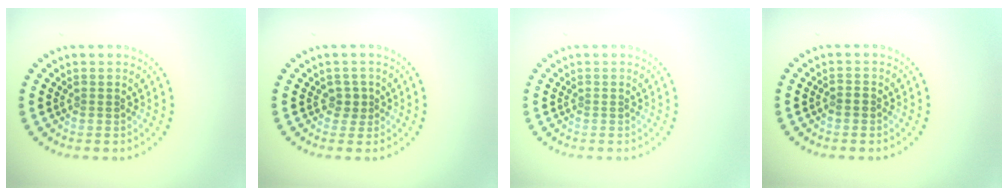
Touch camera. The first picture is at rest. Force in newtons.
{"total": 1.4, "press": 1.1, "slide": 0.7}
{"total": 0.0}
{"total": 1.1, "press": 1.0, "slide": 0.5}